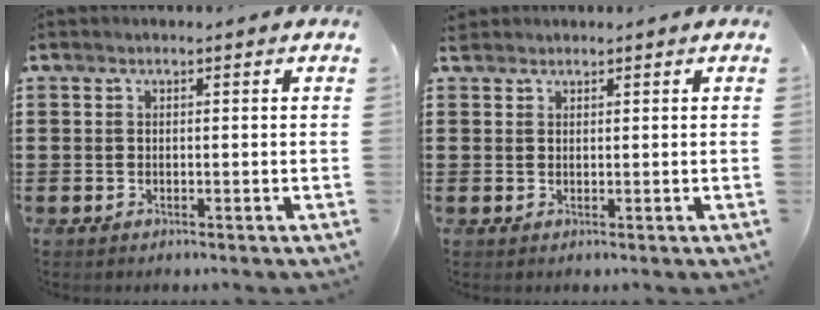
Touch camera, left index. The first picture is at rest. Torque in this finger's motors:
{"motor_torque": [-2.14, 0.00, -0.70, -0.21]}